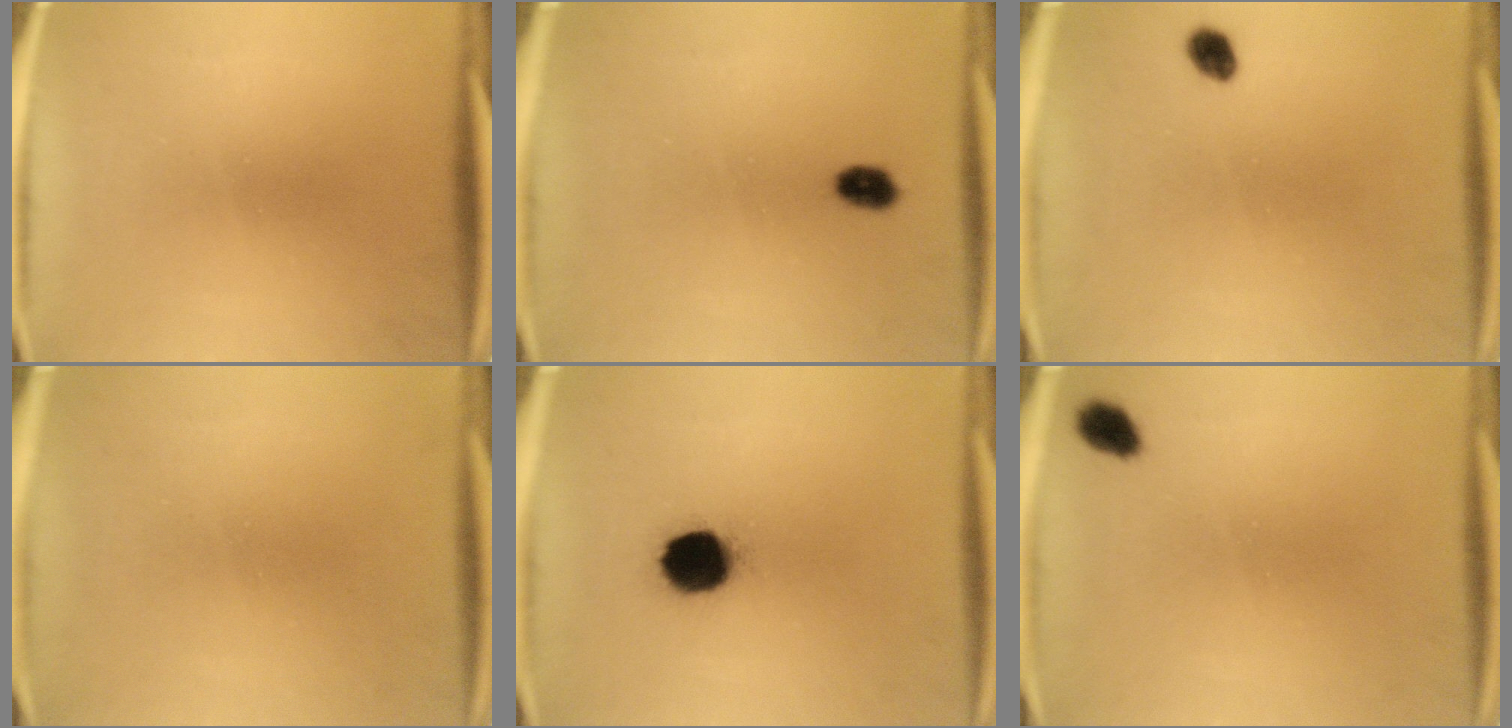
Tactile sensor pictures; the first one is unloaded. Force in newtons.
{"total": 2.8}
{"total": 2.2}
{"total": 1.1}
{"total": 11.9}
{"total": 3.0}